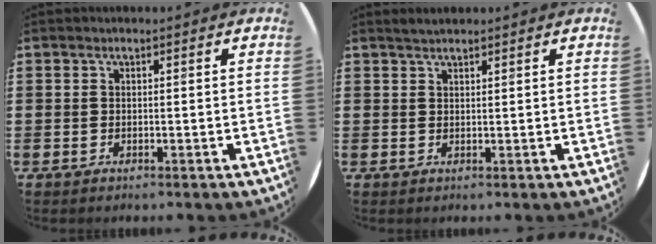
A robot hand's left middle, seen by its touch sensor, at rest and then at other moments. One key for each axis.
{"total": 1.2, "fx": 1.2, "fy": 0.1, "fz": 0.2, "tx": -0.004, "ty": 0.003, "tz": 0.022}